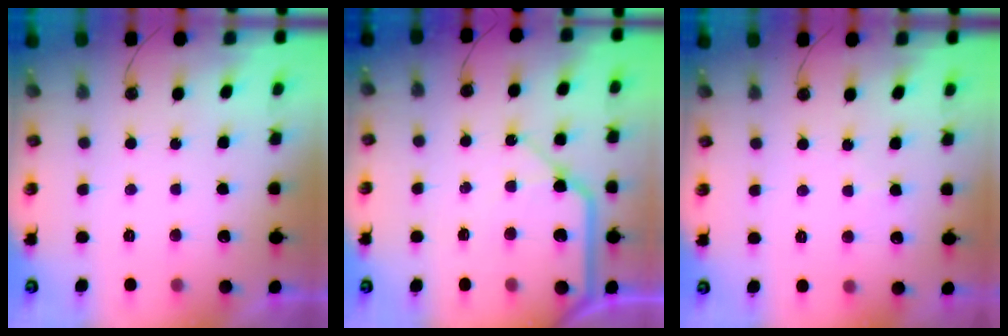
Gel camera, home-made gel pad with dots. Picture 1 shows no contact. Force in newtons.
{"total": 11.6, "press": 11.6, "slide": 1.3}
{"total": 2.8, "press": 2.8, "slide": 0.5}